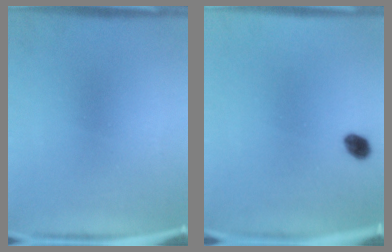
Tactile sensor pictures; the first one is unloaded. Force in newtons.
{"total": 2.2}